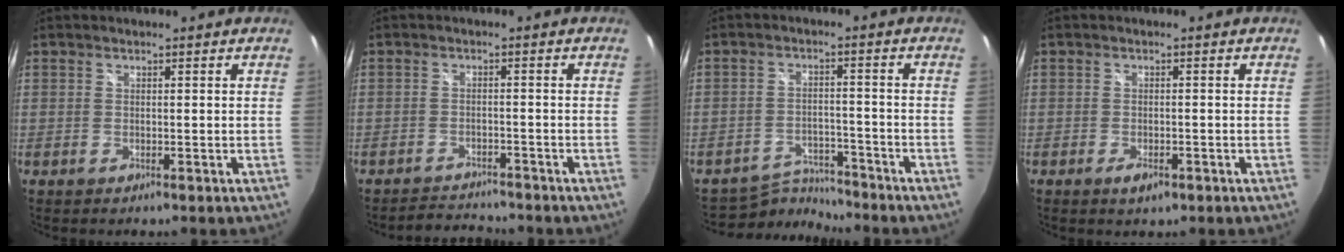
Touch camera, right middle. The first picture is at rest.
{"total": 4.5, "force": [-4.4, 0.6, 0.1], "torque": [-0.019, 0.000, -0.073]}
{"total": 6.2, "force": [-6.1, 0.8, -0.5], "torque": [-0.007, 0.010, -0.105]}
{"total": 2.3, "force": [-1.2, 1.1, 1.6], "torque": [-0.031, -0.005, -0.022]}